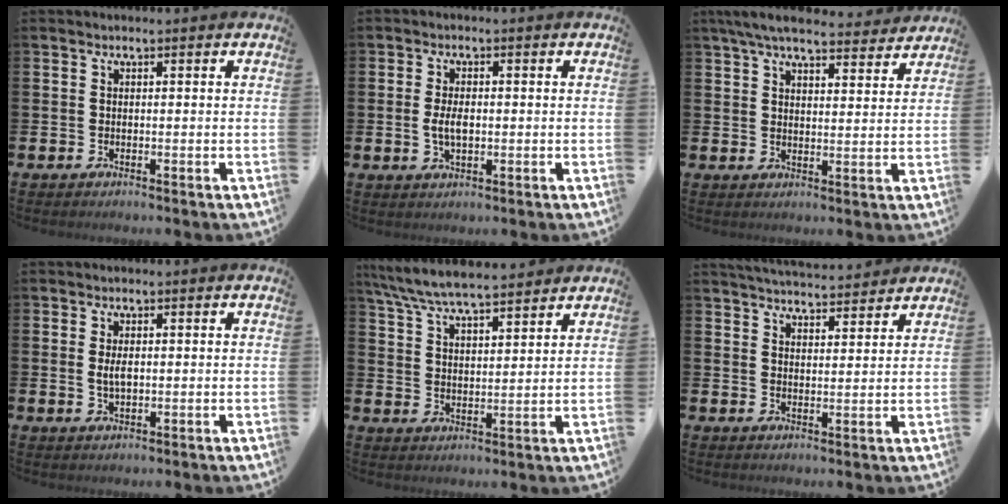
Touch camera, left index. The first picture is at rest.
{"total": 3.3, "force": [-0.1, 1.7, 2.8], "torque": [-0.040, 0.000, -0.006]}
{"total": 6.6, "force": [6.1, 1.2, 2.1], "torque": [-0.060, -0.026, 0.111]}
{"total": 2.3, "force": [0.3, 1.1, 2.0], "torque": [-0.027, -0.001, 0.000]}
{"total": 7.2, "force": [6.9, 0.8, 2.1], "torque": [-0.071, -0.031, 0.125]}
{"total": 4.7, "force": [4.7, 0.3, 0.2], "torque": [-0.011, -0.029, 0.083]}